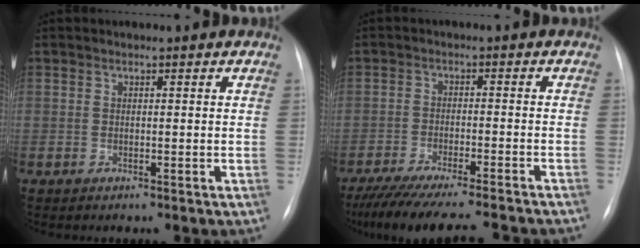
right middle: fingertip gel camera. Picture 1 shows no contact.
{"total": 18.5, "force": [-16.4, 1.2, 8.6], "torque": [-0.129, -0.040, -0.227]}